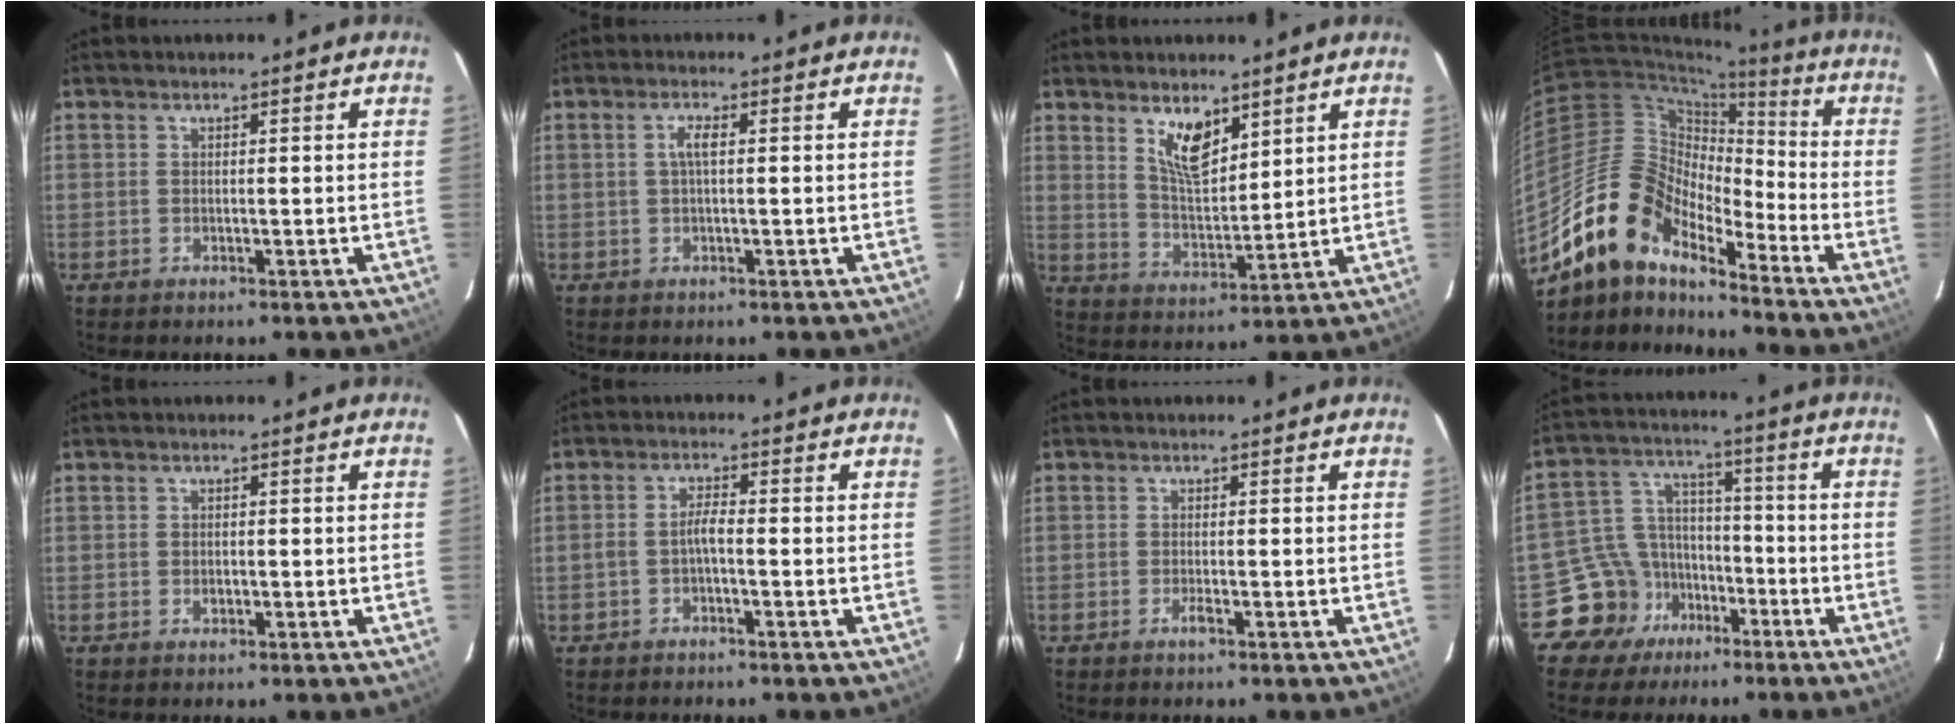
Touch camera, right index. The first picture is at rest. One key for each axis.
{"total": 2.3, "fx": 0.2, "fy": 0.4, "fz": 2.2, "tx": -0.045, "ty": 0.005, "tz": 0.002}
{"total": 8.0, "fx": 4.9, "fy": 3.3, "fz": 5.4, "tx": -0.093, "ty": -0.002, "tz": 0.098}
{"total": 15.2, "fx": -12.6, "fy": 5.5, "fz": 6.5, "tx": -0.114, "ty": 0.010, "tz": -0.248}
{"total": 1.1, "fx": -0.3, "fy": 0.9, "fz": 0.5, "tx": -0.008, "ty": 0.000, "tz": -0.004}
{"total": 2.4, "fx": -1.1, "fy": 0.4, "fz": 2.1, "tx": -0.047, "ty": 0.009, "tz": -0.023}
{"total": 1.2, "fx": -0.7, "fy": 0.1, "fz": 1.0, "tx": -0.020, "ty": -0.001, "tz": -0.013}
{"total": 10.6, "fx": -6.6, "fy": 8.2, "fz": 1.3, "tx": -0.039, "ty": 0.052, "tz": -0.109}